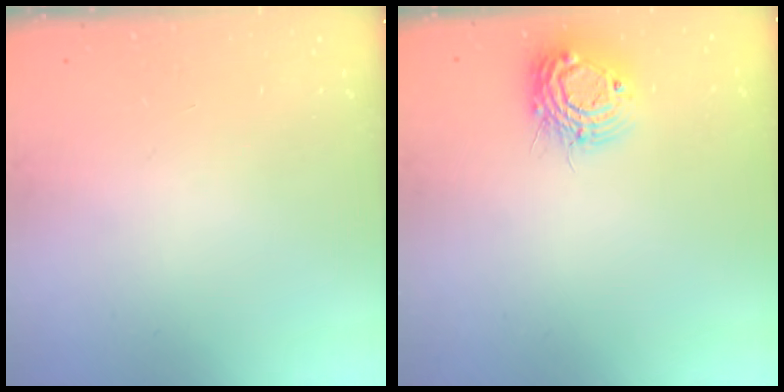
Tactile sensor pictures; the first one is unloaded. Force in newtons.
{"total": 11.3, "press": 11.3, "slide": 1.0}